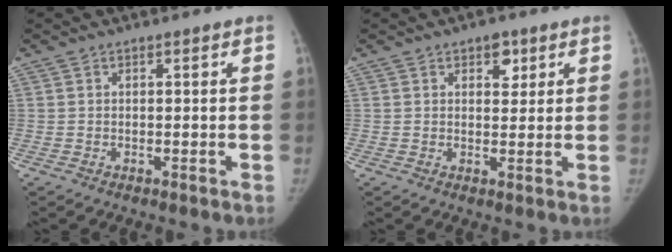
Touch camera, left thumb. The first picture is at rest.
{"total": 3.6, "force": [1.9, 2.2, 2.0], "torque": [-0.004, -0.007, 0.026]}